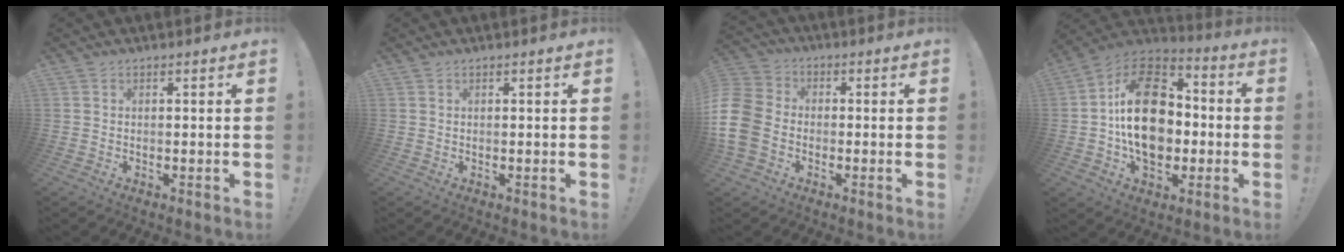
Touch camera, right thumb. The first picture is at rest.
{"total": 0.0}
{"total": 11.8, "force": [-3.2, 9.1, 6.8], "torque": [-0.144, 0.024, -0.060]}
{"total": 24.0, "force": [0.1, 17.0, 17.0], "torque": [-0.283, 0.019, 0.013]}